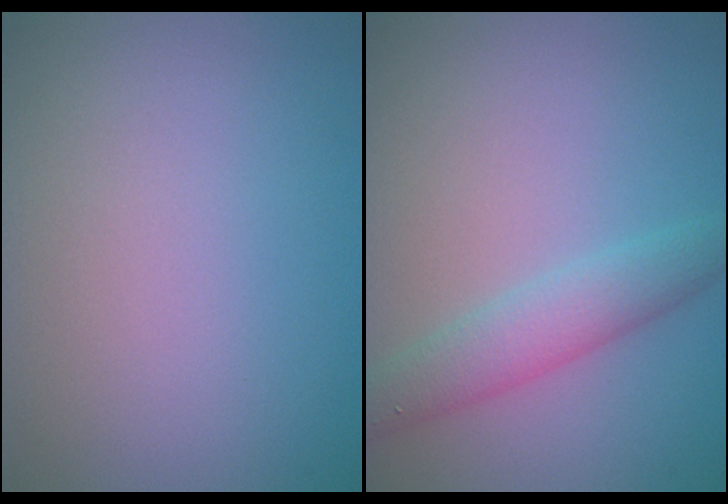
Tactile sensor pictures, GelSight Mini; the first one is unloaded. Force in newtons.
{"total": 3.2, "press": 3.2, "slide": 0.0}